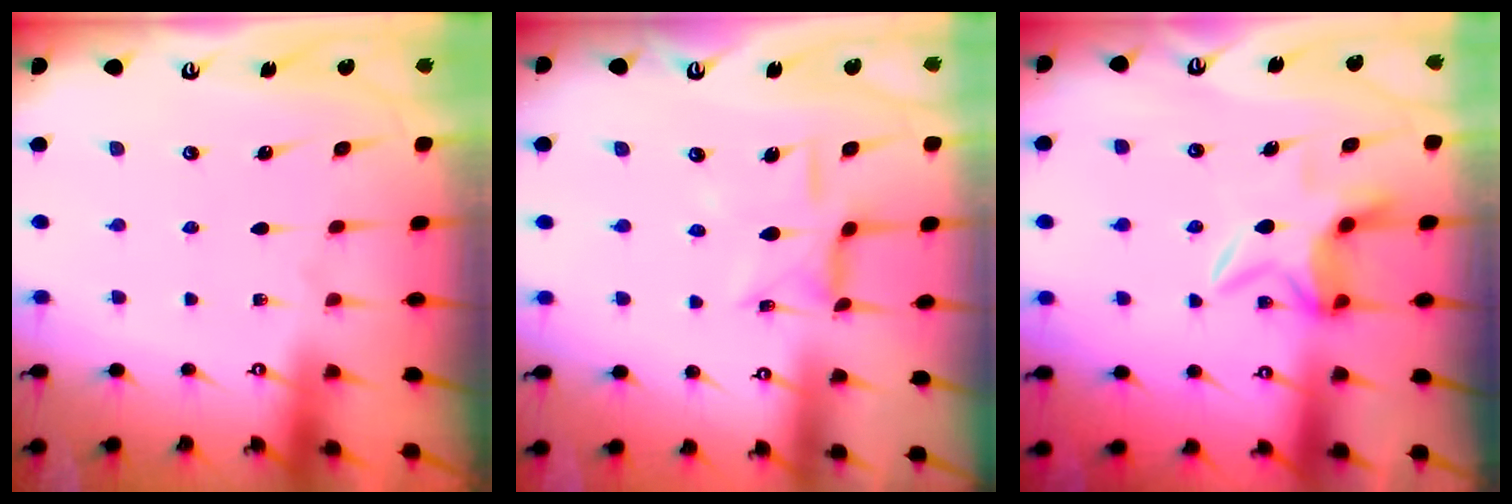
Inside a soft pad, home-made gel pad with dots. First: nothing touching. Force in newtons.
{"total": 8.3, "press": 8.3, "slide": 0.5}
{"total": 8.8, "press": 8.7, "slide": 1.2}